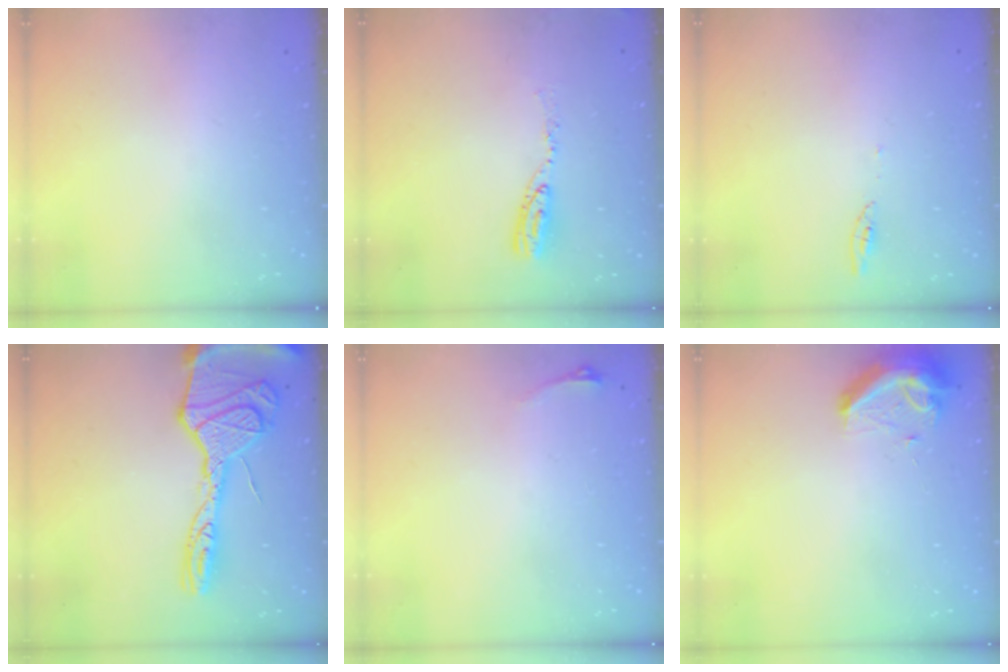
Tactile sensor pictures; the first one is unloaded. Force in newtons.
{"total": 6.8, "press": 6.8, "slide": 0.6}
{"total": 3.8, "press": 3.7, "slide": 0.4}
{"total": 22.2, "press": 22.1, "slide": 2.0}
{"total": 2.9, "press": 2.6, "slide": 1.5}
{"total": 9.2, "press": 9.2, "slide": 0.3}